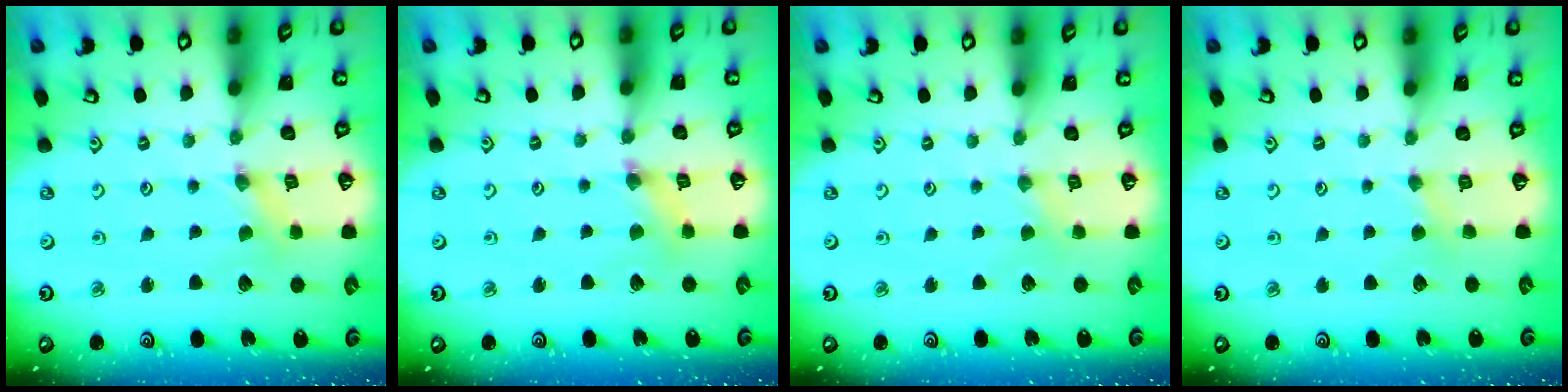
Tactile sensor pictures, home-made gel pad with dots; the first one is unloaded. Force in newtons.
{"total": 2.7, "press": 2.7, "slide": 0.4}
{"total": 1.3, "press": 1.3, "slide": 0.2}
{"total": 2.4, "press": 2.4, "slide": 0.3}